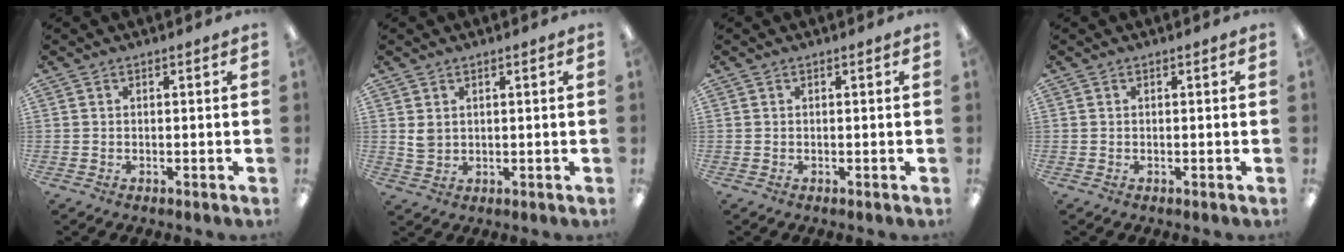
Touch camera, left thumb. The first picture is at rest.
{"total": 2.8, "force": [1.4, 2.0, 1.4], "torque": [-0.031, 0.003, 0.026]}
{"total": 0.0}
{"total": 0.0}